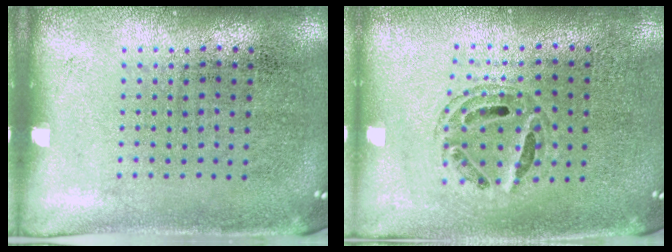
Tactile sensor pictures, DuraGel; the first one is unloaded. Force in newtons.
{"total": 0.6, "press": 0.6, "slide": 0.2}